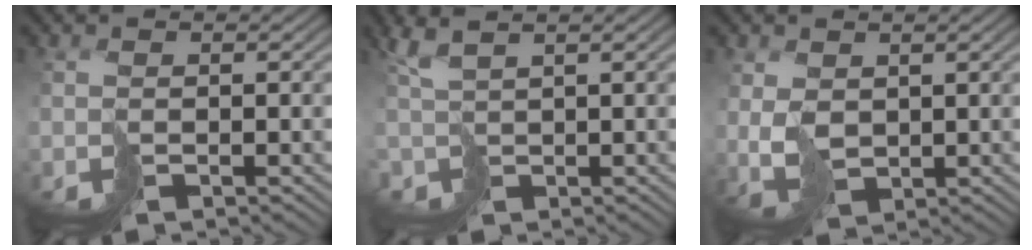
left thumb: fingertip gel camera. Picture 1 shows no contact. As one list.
[{"total": 2.1, "force": [2.1, 0.4, 0.1], "torque": [-0.011, 0.001, 0.044]}, {"total": 2.8, "force": [1.4, 2.2, 1.0], "torque": [-0.036, 0.000, 0.038]}]